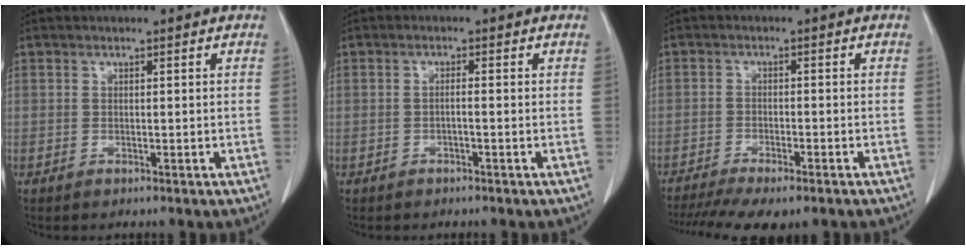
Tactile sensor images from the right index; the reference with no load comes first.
{"total": 1.0, "force": [-0.4, 0.0, 0.9], "torque": [-0.016, 0.003, -0.008]}
{"total": 12.5, "force": [-9.7, 2.9, 7.3], "torque": [-0.127, -0.012, -0.145]}